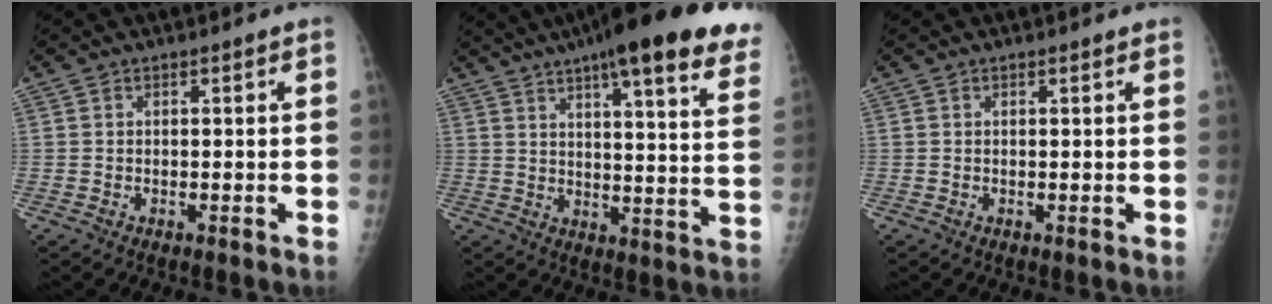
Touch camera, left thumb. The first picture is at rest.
{"total": 26.5, "force": [18.3, 4.6, 18.6], "torque": [-0.244, -0.041, 0.231]}
{"total": 0.8, "force": [0.7, 0.0, 0.4], "torque": [-0.007, -0.001, 0.011]}